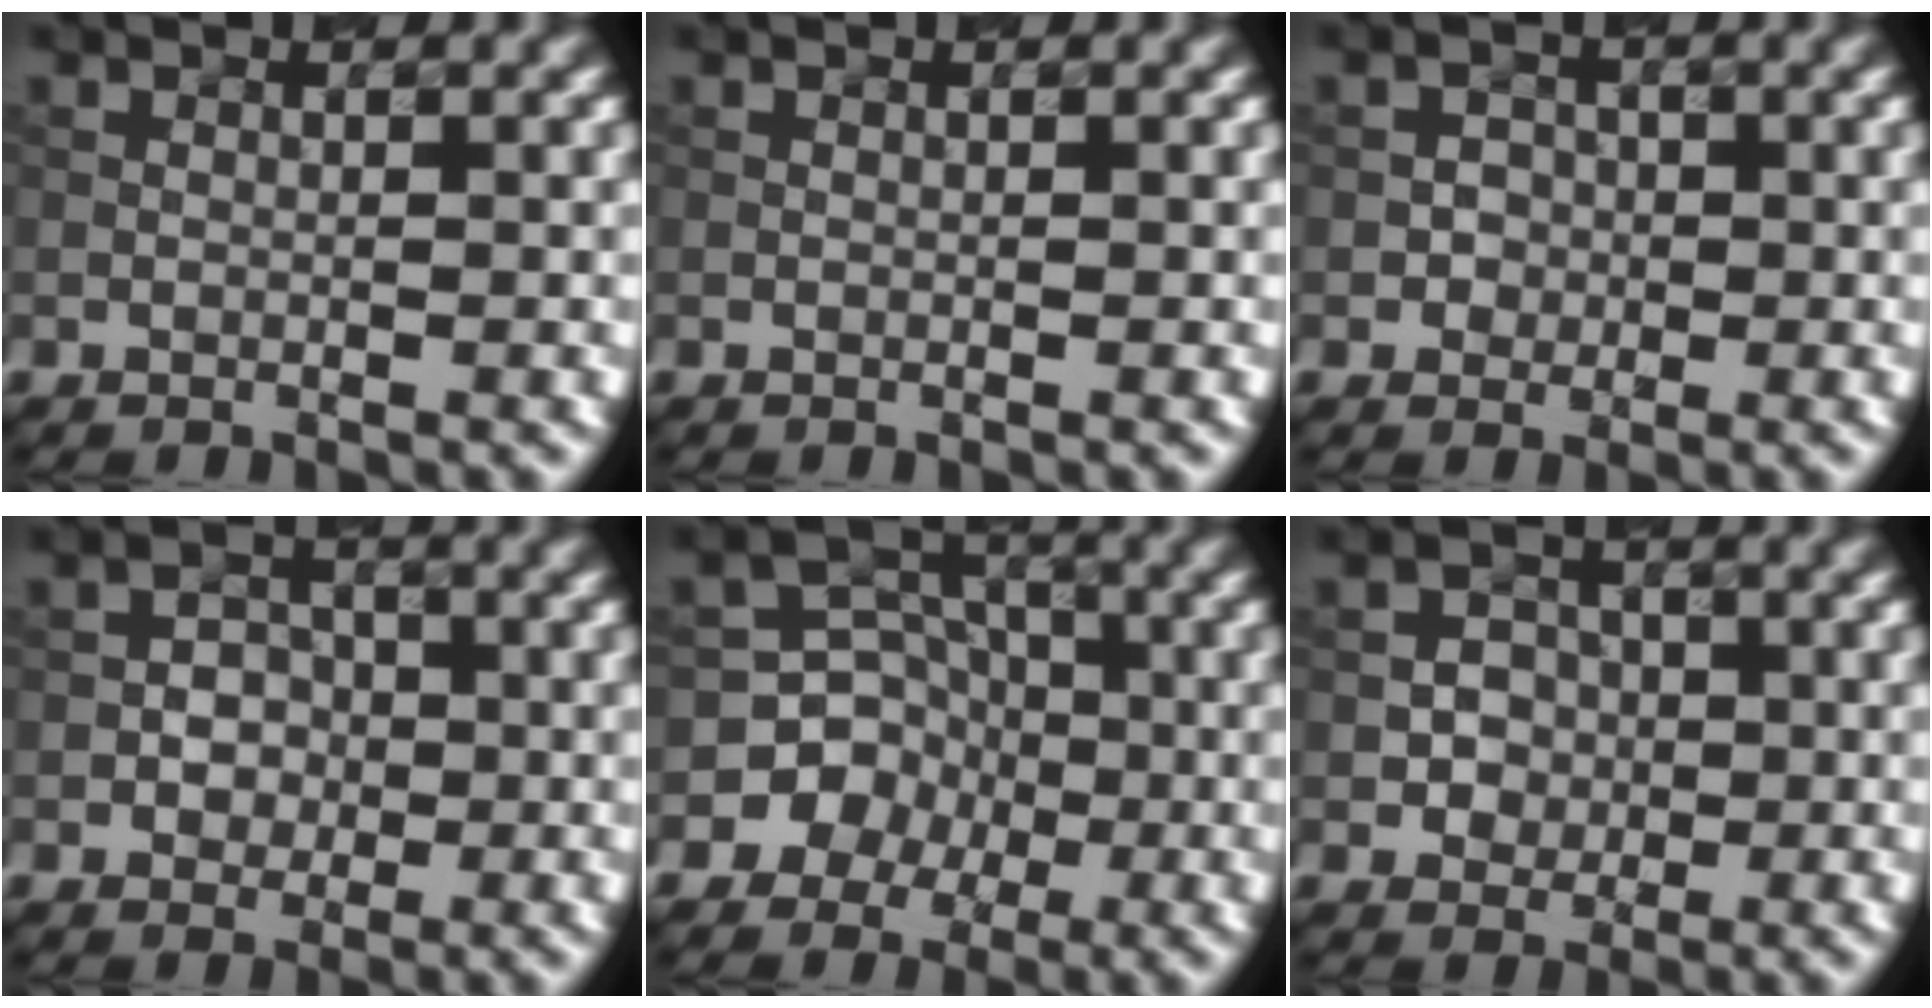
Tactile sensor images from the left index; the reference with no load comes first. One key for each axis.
{"total": 0.0}
{"total": 1.5, "fx": -0.3, "fy": 1.4, "fz": 0.2, "tx": 0.011, "ty": -0.001, "tz": -0.007}
{"total": 2.2, "fx": -0.5, "fy": 1.9, "fz": 1.0, "tx": -0.010, "ty": 0.003, "tz": -0.011}
{"total": 5.2, "fx": -2.1, "fy": 4.8, "fz": 0.2, "tx": 0.032, "ty": 0.016, "tz": -0.054}
{"total": 2.3, "fx": -0.4, "fy": 2.1, "fz": 0.7, "tx": 0.003, "ty": -0.001, "tz": -0.011}